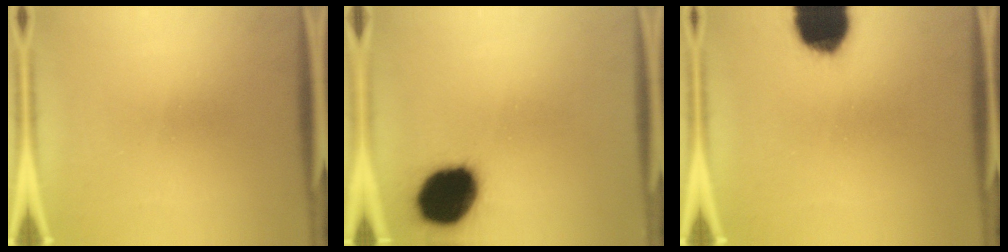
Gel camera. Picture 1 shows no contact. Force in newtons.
{"total": 18.1}
{"total": 16.4}